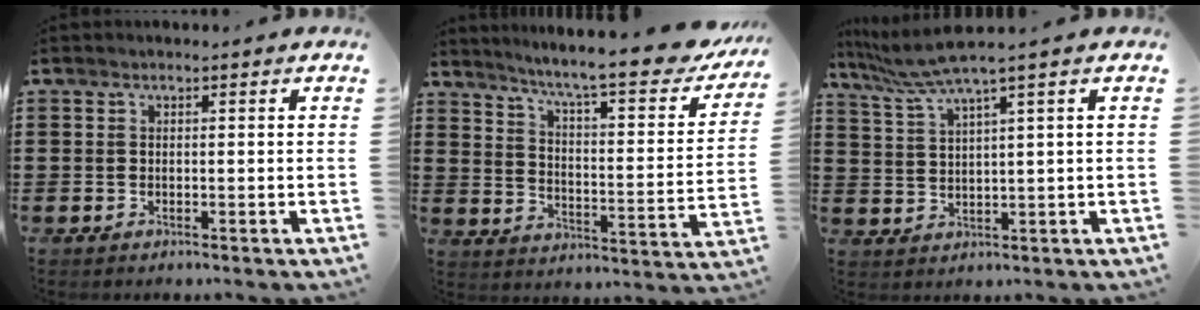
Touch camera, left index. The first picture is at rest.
{"total": 9.2, "force": [7.7, -0.2, 5.1], "torque": [-0.105, -0.059, 0.119]}
{"total": 4.9, "force": [3.3, -0.4, 3.6], "torque": [-0.081, -0.012, 0.055]}